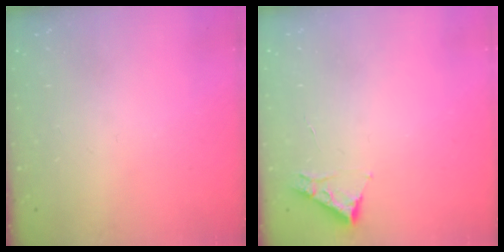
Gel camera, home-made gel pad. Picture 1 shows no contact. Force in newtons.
{"total": 3.3, "press": 3.3, "slide": 0.5}